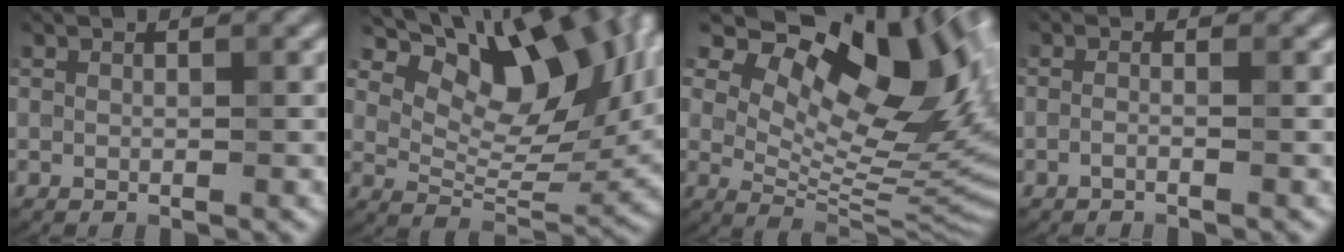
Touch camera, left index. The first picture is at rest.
{"total": 11.7, "force": [6.1, 5.9, 8.0], "torque": [-0.106, 0.000, 0.106]}
{"total": 15.8, "force": [8.6, 7.0, 11.3], "torque": [-0.171, 0.025, 0.142]}
{"total": 0.8, "force": [-0.6, 0.0, 0.6], "torque": [-0.013, -0.002, -0.012]}